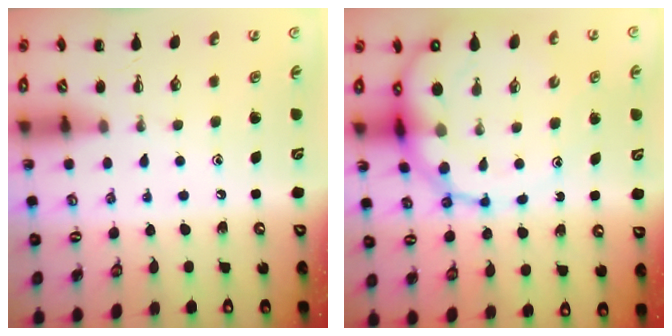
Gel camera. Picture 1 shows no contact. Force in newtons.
{"total": 16.6, "press": 16.1, "slide": 4.1}